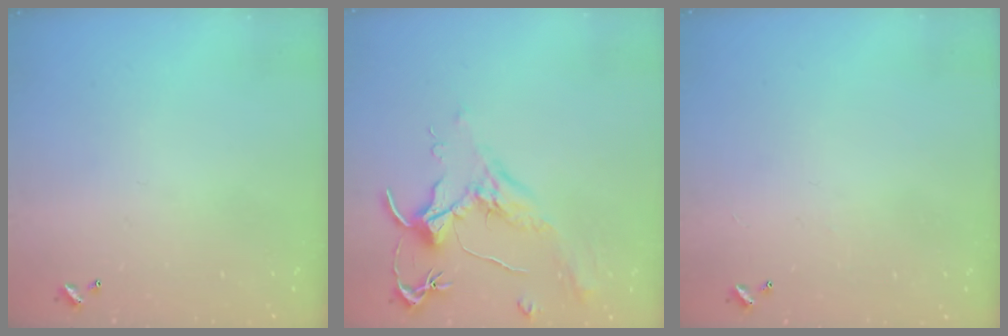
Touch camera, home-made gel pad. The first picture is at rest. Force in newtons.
{"total": 1.8, "press": 1.7, "slide": 0.8}
{"total": 0.6, "press": 0.2, "slide": 0.6}